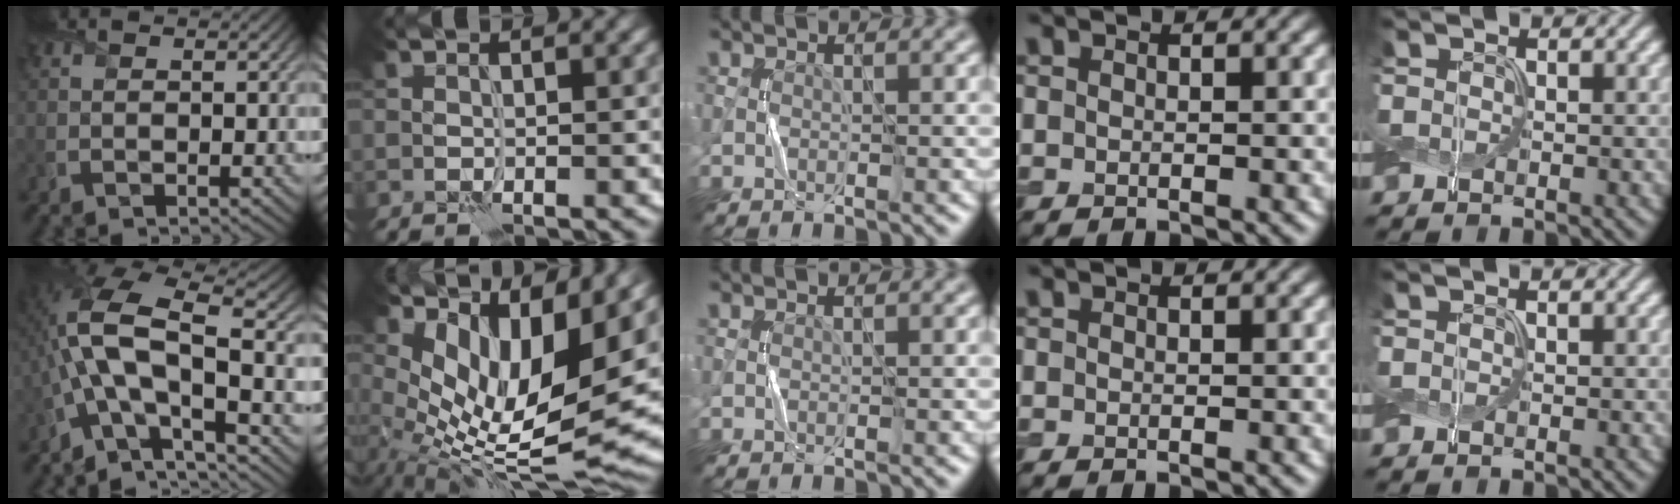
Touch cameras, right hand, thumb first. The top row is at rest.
{"thumb": {"total": 14.5, "force": [-2.4, 5.6, 13.1], "torque": [-0.280, 0.013, -0.054]}, "index": {"total": 12.3, "force": [3.0, 5.7, 10.5], "torque": [-0.194, -0.008, 0.063]}}